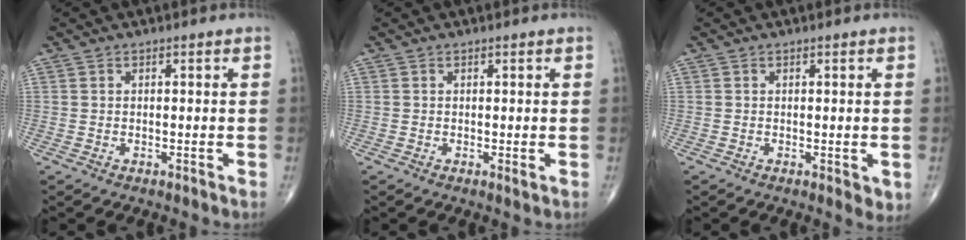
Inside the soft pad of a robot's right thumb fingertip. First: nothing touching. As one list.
[{"total": 0.5, "force": [0.1, 0.1, 0.5], "torque": [-0.009, -0.003, -0.002]}, {"total": 2.1, "force": [-0.3, 0.9, 1.8], "torque": [-0.017, -0.005, -0.004]}]